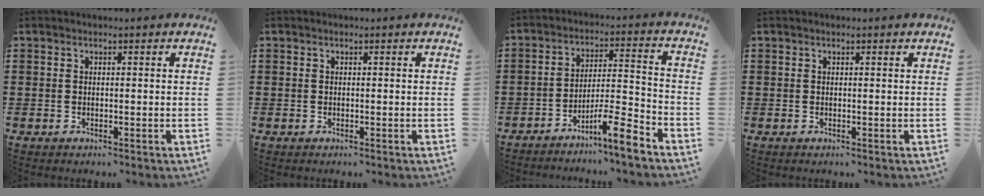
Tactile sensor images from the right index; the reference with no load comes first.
{"total": 0.0}
{"total": 7.6, "force": [-6.0, 0.3, 4.7], "torque": [-0.075, 0.003, -0.111]}
{"total": 0.0}